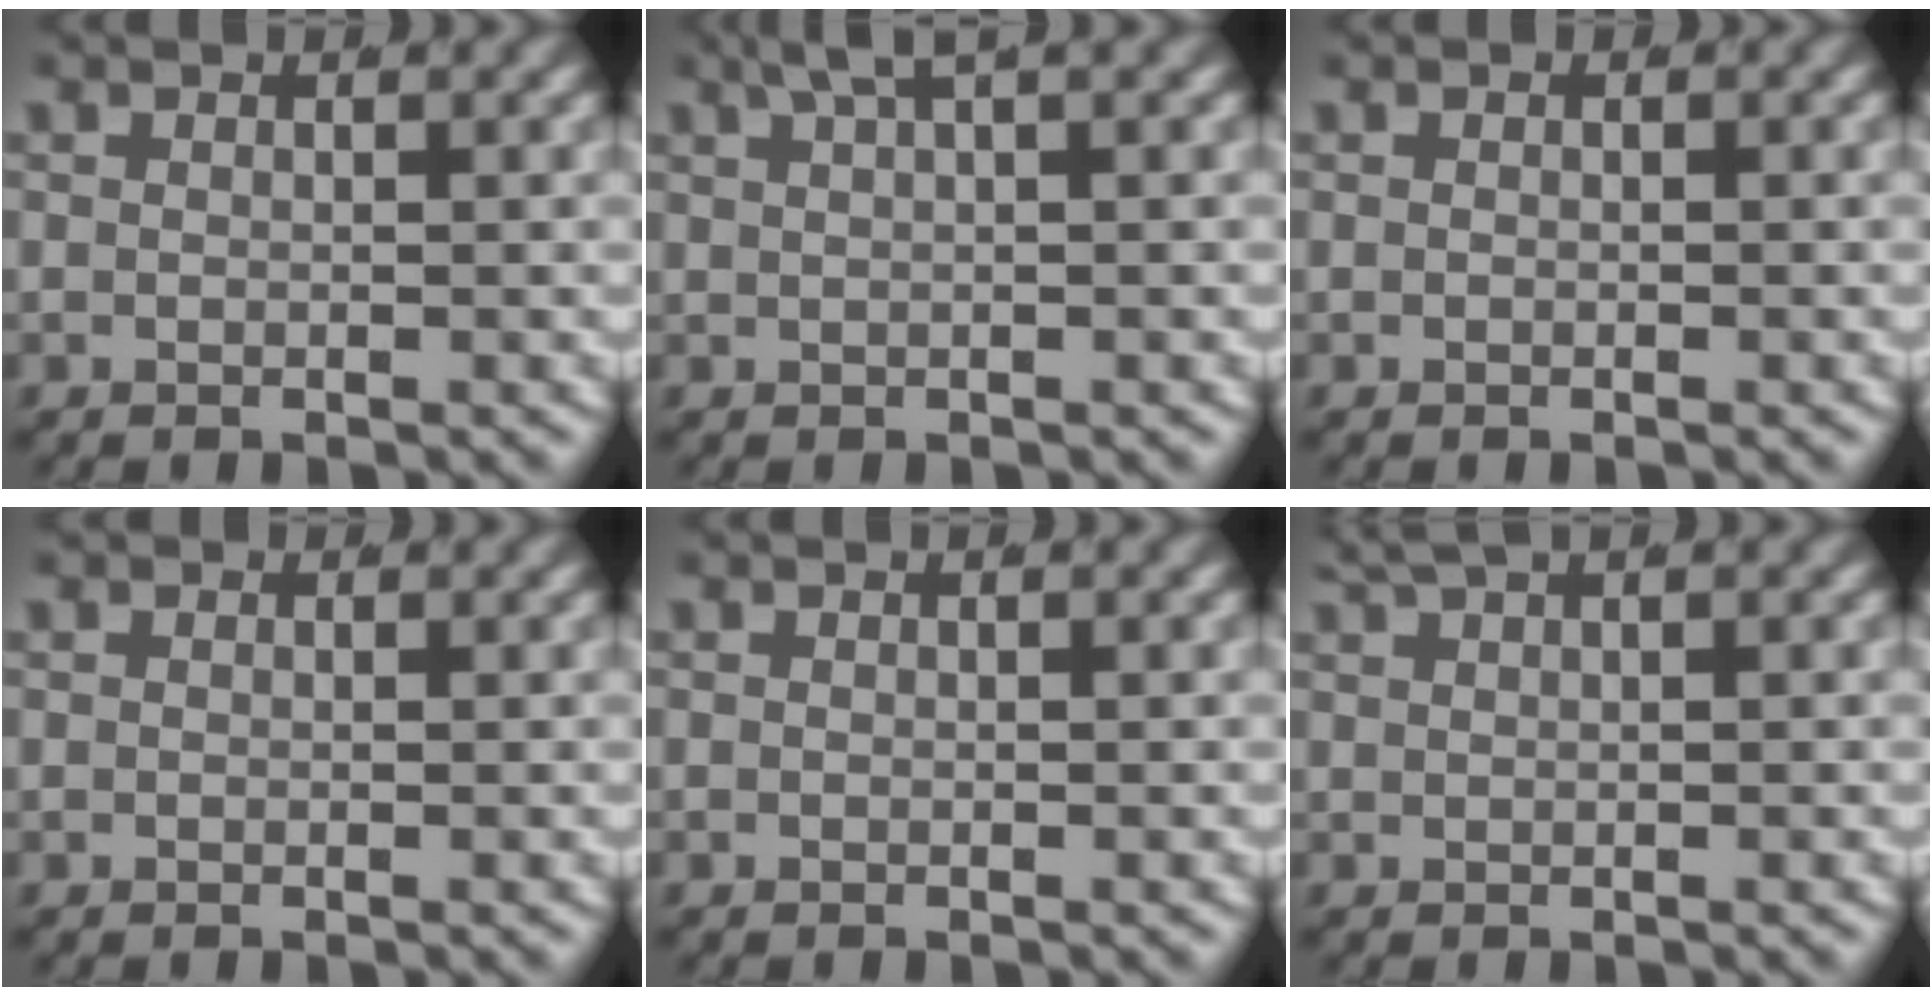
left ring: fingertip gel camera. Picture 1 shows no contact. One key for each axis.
{"total": 3.2, "fx": 2.4, "fy": 0.1, "fz": 2.1, "tx": -0.029, "ty": 0.012, "tz": 0.041}
{"total": 0.0}
{"total": 0.0}
{"total": 0.0}
{"total": 2.0, "fx": 1.7, "fy": -0.1, "fz": 1.0, "tx": -0.013, "ty": 0.007, "tz": 0.031}